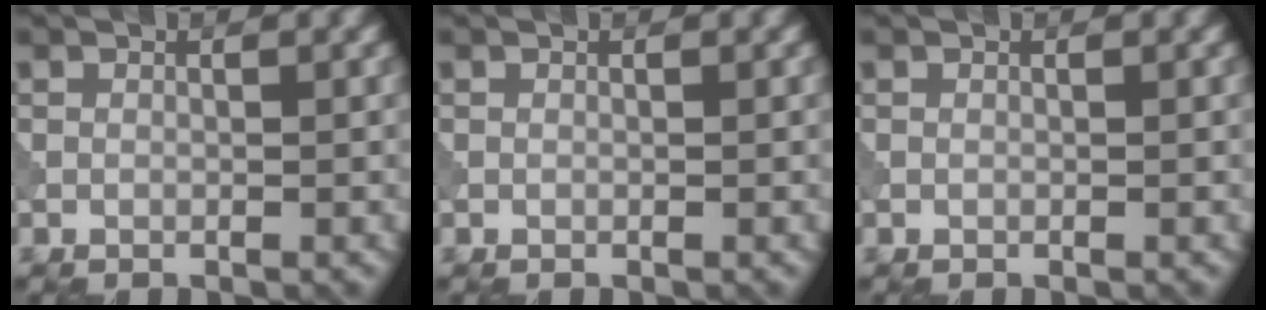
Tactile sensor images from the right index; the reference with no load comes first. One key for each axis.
{"total": 0.0}
{"total": 0.0}